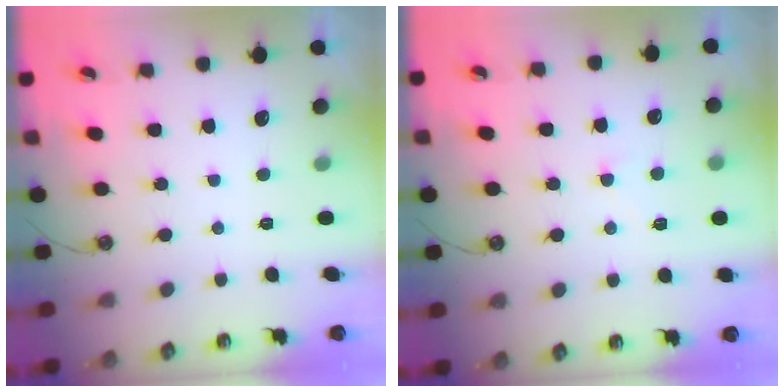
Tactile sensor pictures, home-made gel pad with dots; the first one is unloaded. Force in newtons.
{"total": 4.1, "press": 4.1, "slide": 0.6}